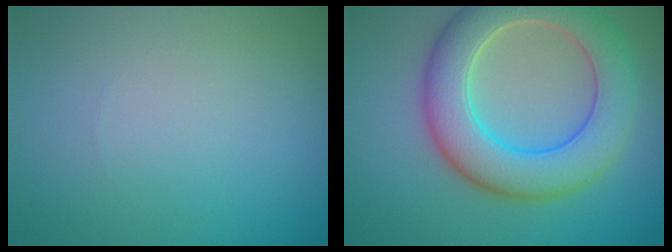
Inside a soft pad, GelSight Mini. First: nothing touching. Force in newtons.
{"total": 8.4, "press": 8.4, "slide": 0.4}